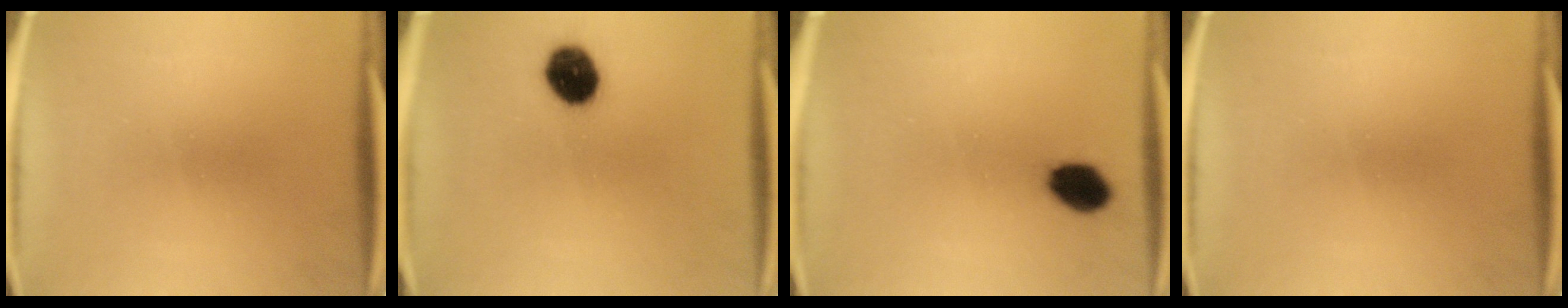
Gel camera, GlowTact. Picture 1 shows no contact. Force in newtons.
{"total": 9.6}
{"total": 6.3}
{"total": 0.0}